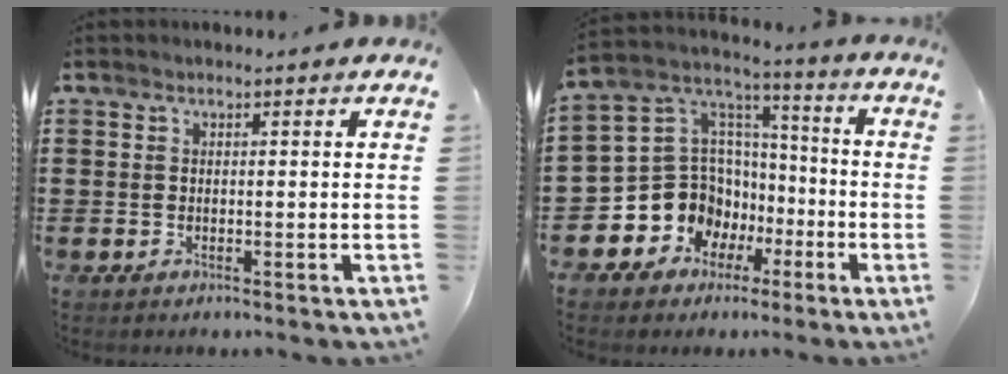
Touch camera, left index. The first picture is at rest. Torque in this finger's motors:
{"motor_torque": [1.19, 0.95, 0.36, 0.07]}